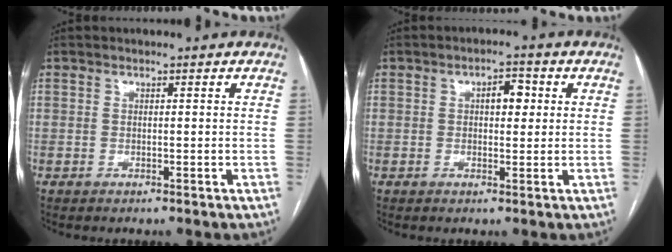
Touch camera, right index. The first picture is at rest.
{"total": 3.7, "force": [0.9, 1.8, 3.1], "torque": [-0.048, 0.013, 0.013]}